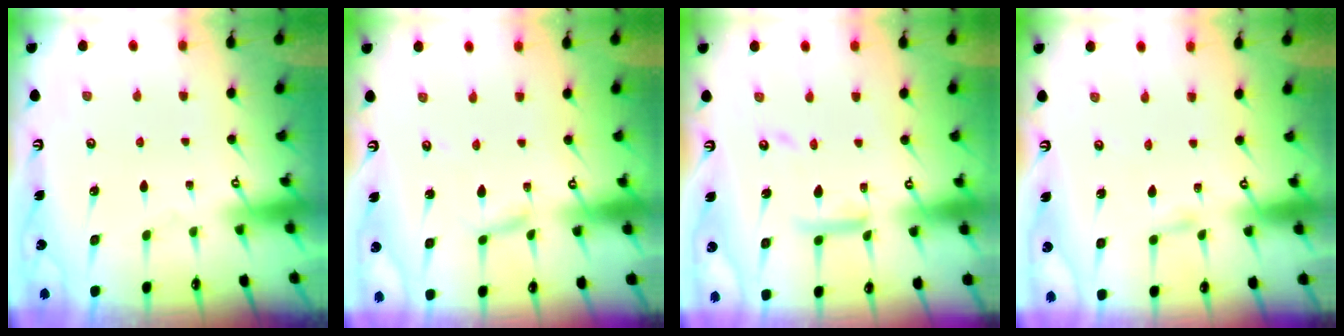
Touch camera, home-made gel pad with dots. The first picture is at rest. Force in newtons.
{"total": 2.3, "press": 2.3, "slide": 0.1}
{"total": 12.2, "press": 12.2, "slide": 1.0}
{"total": 2.3, "press": 2.2, "slide": 0.2}